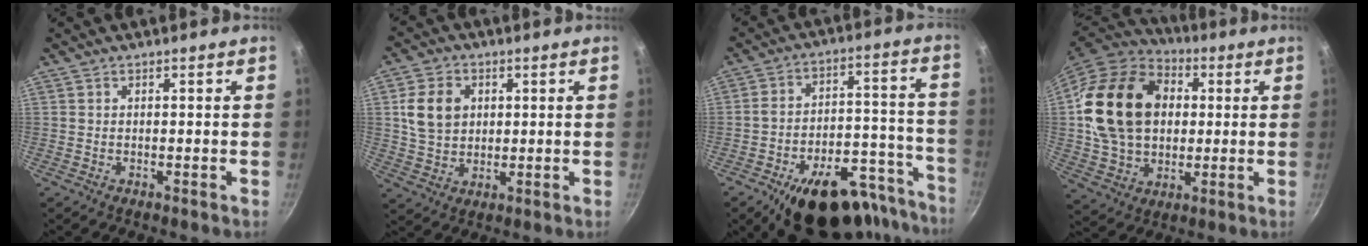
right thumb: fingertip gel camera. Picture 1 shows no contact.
{"total": 9.0, "force": [1.9, 7.1, 5.1], "torque": [-0.072, 0.000, 0.035]}
{"total": 26.8, "force": [-17.3, 12.9, 15.8], "torque": [-0.161, 0.098, -0.236]}
{"total": 23.3, "force": [3.3, 17.7, 14.9], "torque": [-0.246, 0.021, 0.062]}